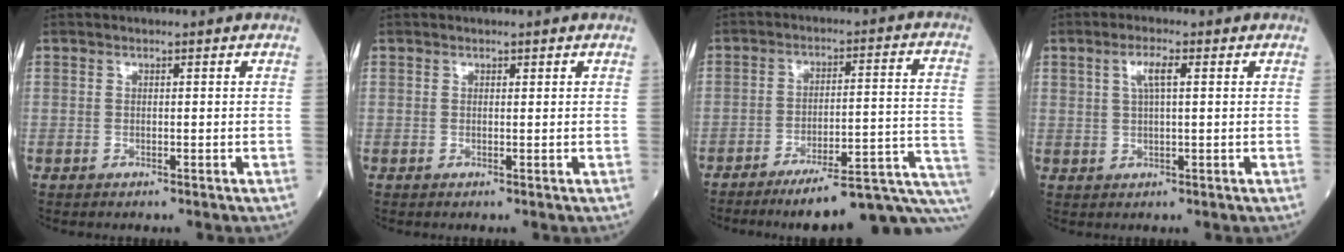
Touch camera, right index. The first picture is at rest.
{"total": 0.0}
{"total": 17.7, "force": [-13.8, 0.2, 11.1], "torque": [-0.084, 0.028, -0.195]}
{"total": 3.4, "force": [1.3, 0.7, 3.1], "torque": [-0.062, 0.007, 0.024]}